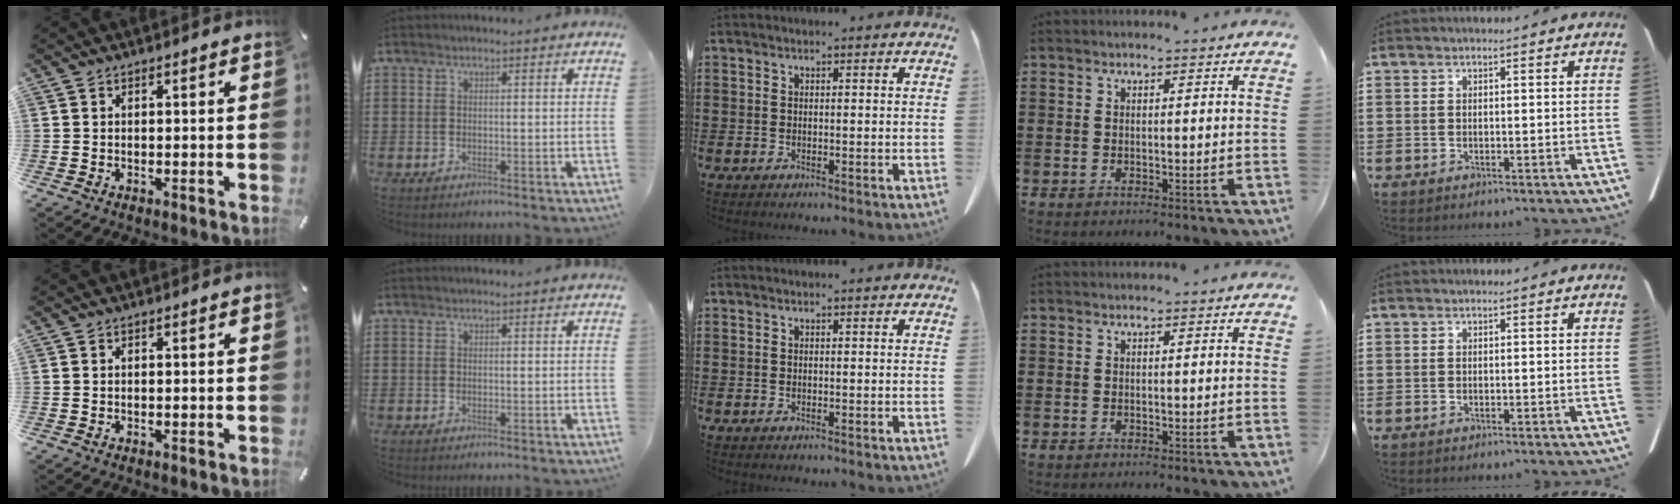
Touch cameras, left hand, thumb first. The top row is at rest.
{}